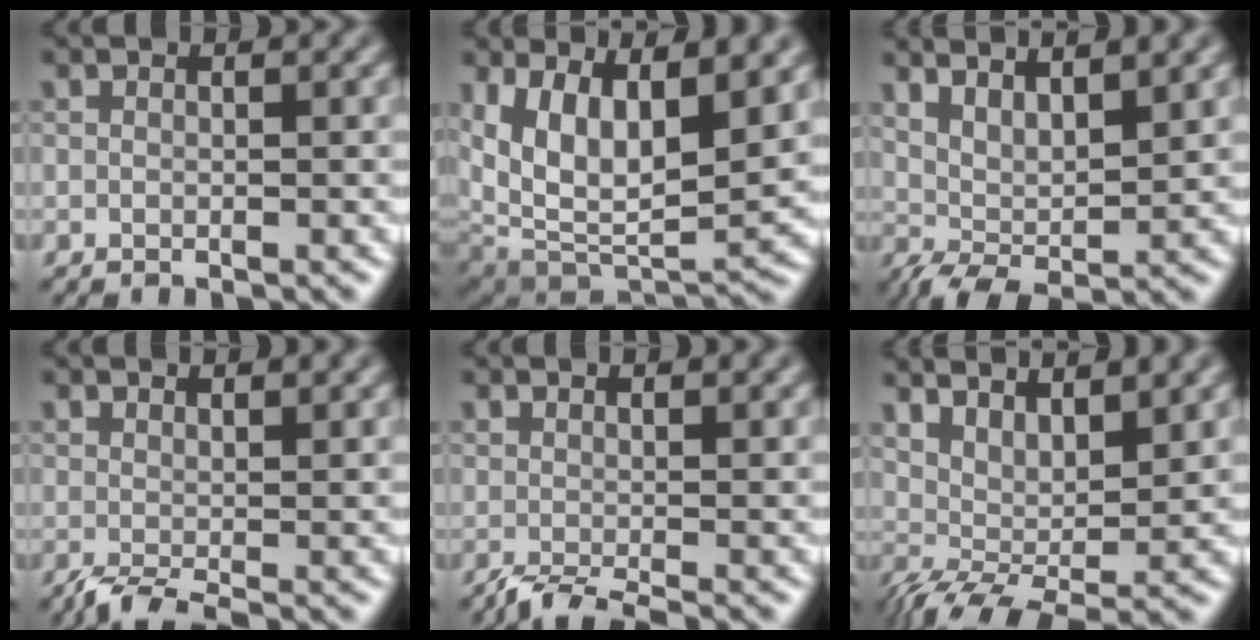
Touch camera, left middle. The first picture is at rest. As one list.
[{"total": 12.8, "force": [4.7, 6.1, 10.3], "torque": [-0.171, -0.005, 0.090]}, {"total": 4.2, "force": [2.7, 1.1, 3.0], "torque": [-0.051, -0.002, 0.051]}, {"total": 2.3, "force": [0.1, 0.9, 2.2], "torque": [-0.027, 0.001, -0.005]}, {"total": 2.3, "force": [-0.6, 0.7, 2.1], "torque": [-0.027, -0.003, -0.020]}, {"total": 5.4, "force": [2.8, 1.9, 4.2], "torque": [-0.073, 0.000, 0.054]}]